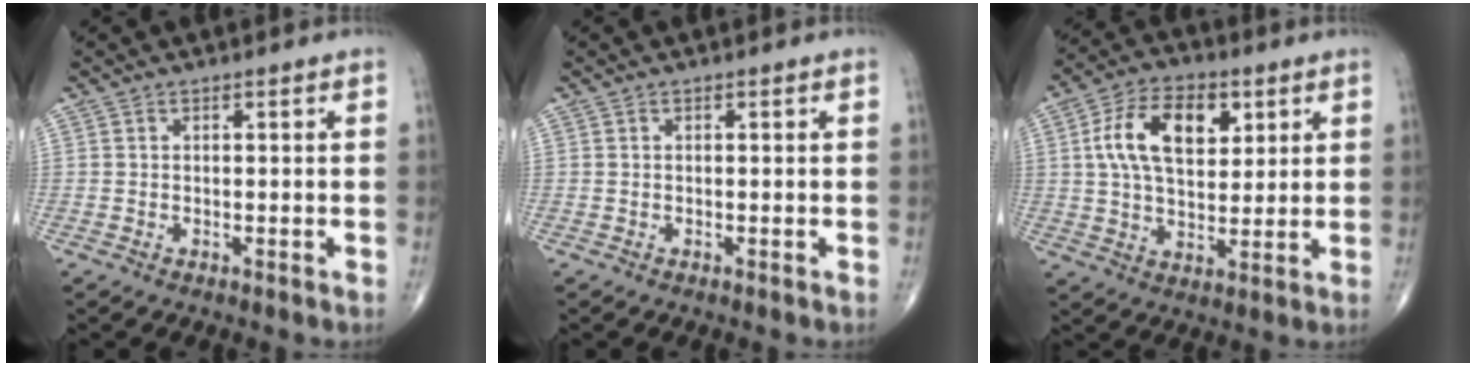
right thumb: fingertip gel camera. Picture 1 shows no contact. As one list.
[{"total": 0.0}, {"total": 13.9, "force": [4.1, 8.2, 10.5], "torque": [-0.161, -0.001, 0.069]}]